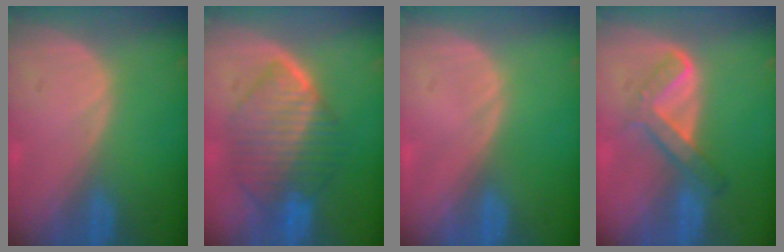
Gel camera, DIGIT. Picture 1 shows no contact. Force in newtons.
{"total": 9.3, "press": 9.3, "slide": 0.6}
{"total": 0.0}
{"total": 5.4, "press": 5.1, "slide": 1.6}